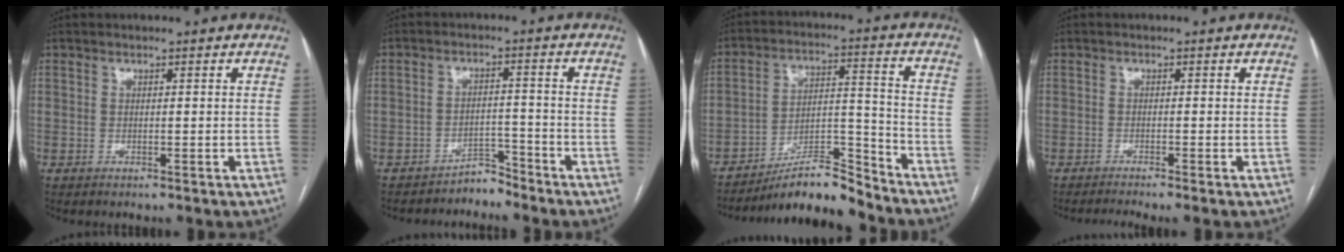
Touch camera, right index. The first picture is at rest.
{"total": 3.1, "force": [-3.0, 0.9, -0.4], "torque": [0.017, 0.002, -0.047]}
{"total": 10.4, "force": [-9.8, 1.1, 3.4], "torque": [-0.047, 0.034, -0.167]}
{"total": 2.6, "force": [-2.1, -0.5, 1.4], "torque": [-0.021, 0.000, -0.035]}